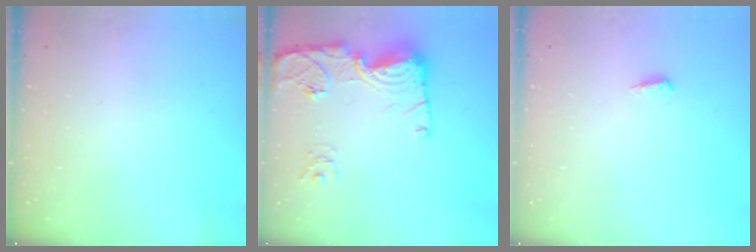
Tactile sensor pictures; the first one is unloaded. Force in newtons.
{"total": 17.1, "press": 17.0, "slide": 1.9}
{"total": 4.6, "press": 4.5, "slide": 0.9}